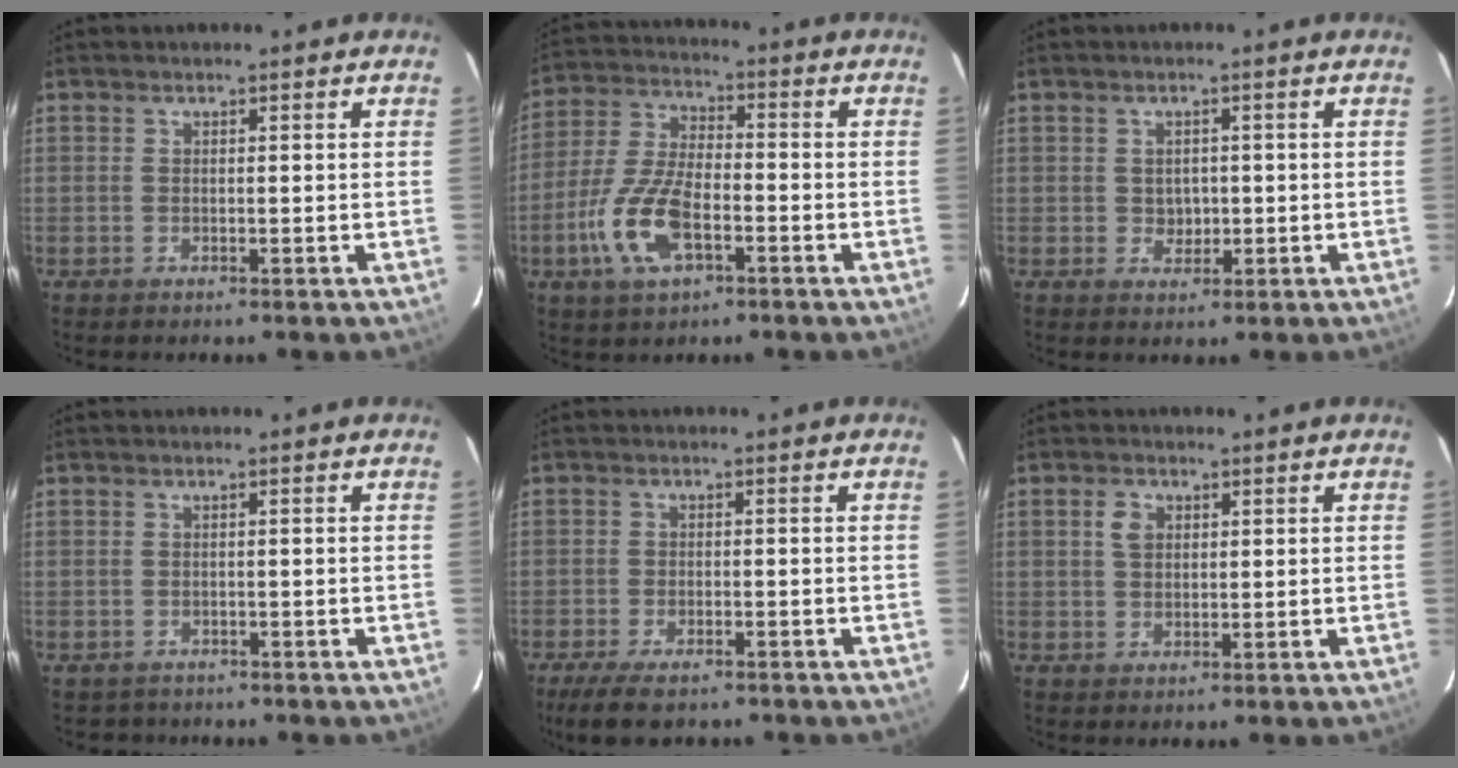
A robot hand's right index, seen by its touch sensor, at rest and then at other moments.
{"total": 12.6, "force": [-4.9, 5.4, 10.3], "torque": [-0.226, -0.003, -0.094]}
{"total": 2.7, "force": [-0.1, 2.5, 1.0], "torque": [-0.015, 0.004, 0.004]}
{"total": 1.9, "force": [-1.4, 1.2, -0.2], "torque": [-0.002, 0.001, -0.018]}
{"total": 7.5, "force": [-5.7, 2.5, 4.1], "torque": [-0.105, -0.025, -0.099]}
{"total": 2.9, "force": [0.9, 2.2, 1.7], "torque": [-0.028, 0.009, 0.018]}